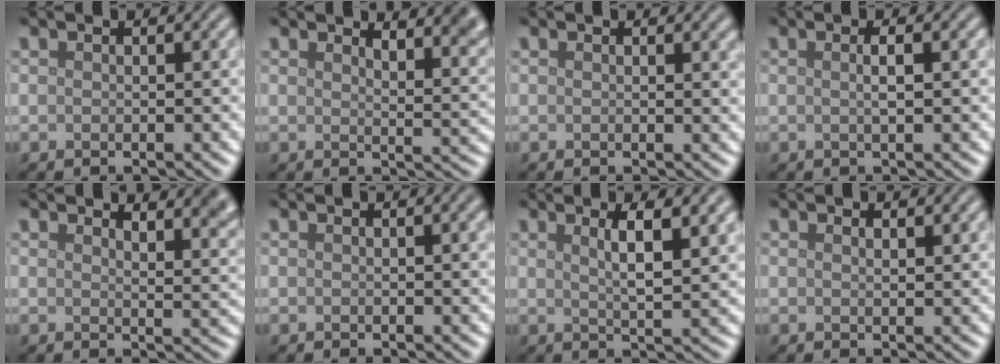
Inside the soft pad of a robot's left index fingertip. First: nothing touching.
{"total": 5.4, "force": [3.8, 1.9, 3.3], "torque": [-0.026, 0.007, 0.050]}
{"total": 0.9, "force": [0.6, 0.2, 0.7], "torque": [-0.005, 0.001, 0.008]}
{"total": 1.9, "force": [0.4, 0.5, 1.8], "torque": [-0.020, -0.003, -0.002]}
{"total": 4.9, "force": [3.5, 1.7, 2.9], "torque": [-0.024, 0.005, 0.047]}
{"total": 1.7, "force": [0.6, 0.5, 1.5], "torque": [-0.014, 0.006, 0.006]}
{"total": 4.7, "force": [2.0, 1.1, 4.1], "torque": [-0.058, 0.002, 0.030]}
{"total": 0.8, "force": [0.7, 0.2, 0.4], "torque": [-0.008, -0.001, 0.012]}